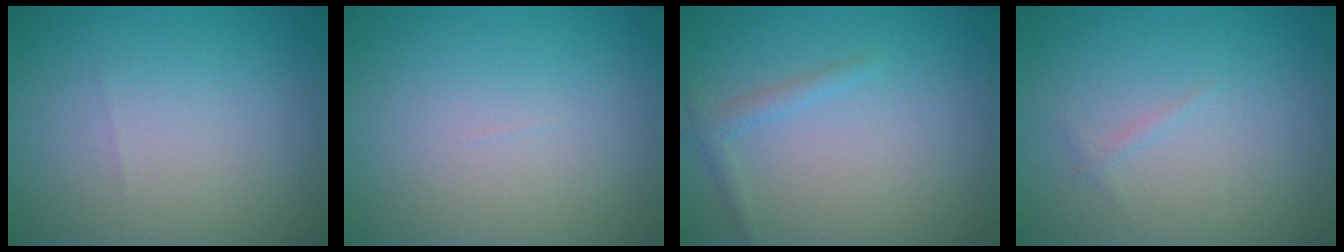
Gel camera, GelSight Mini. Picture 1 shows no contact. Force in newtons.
{"total": 0.0}
{"total": 1.3, "press": 1.3, "slide": 0.1}
{"total": 0.5, "press": 0.5, "slide": 0.0}